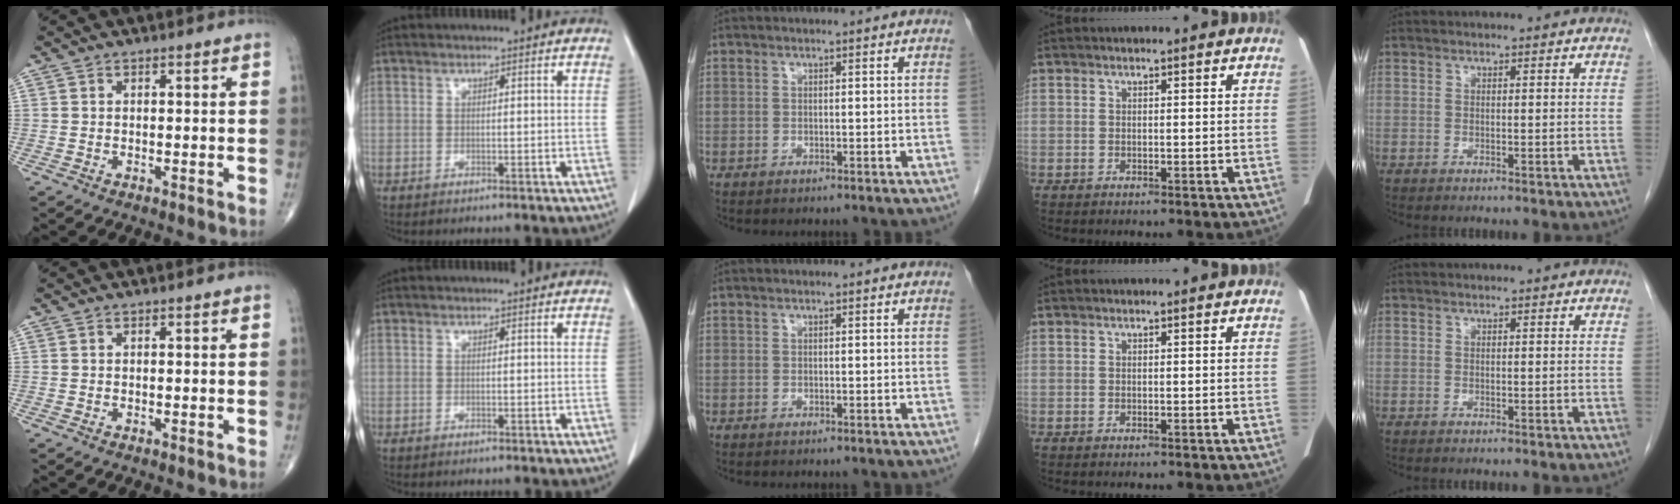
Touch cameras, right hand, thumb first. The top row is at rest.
{}